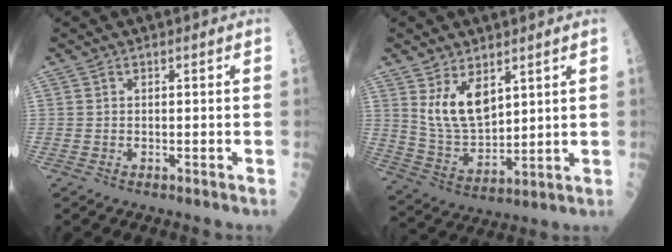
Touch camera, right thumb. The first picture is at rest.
{"total": 9.6, "force": [4.7, 5.0, 6.7], "torque": [-0.108, -0.033, 0.104]}